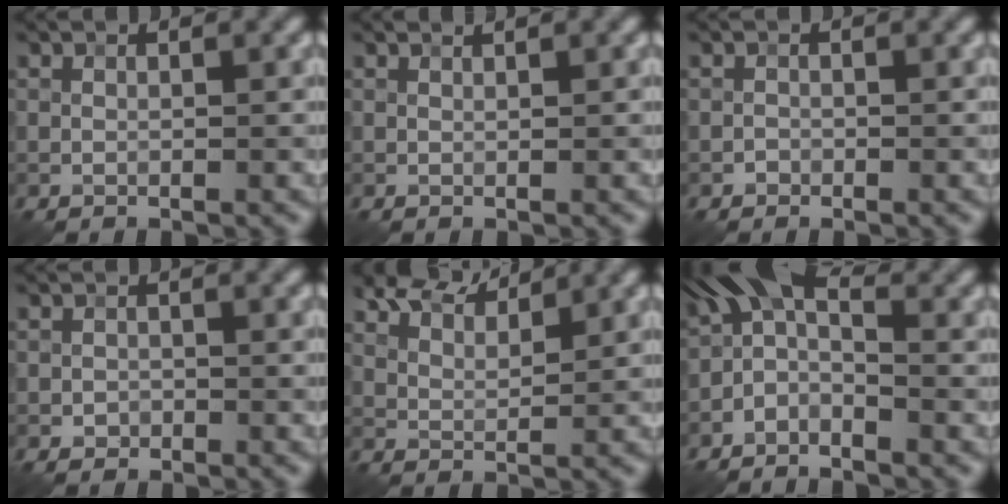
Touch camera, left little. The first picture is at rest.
{"total": 0.6, "force": [0.5, 0.0, 0.3], "torque": [-0.007, 0.000, 0.005]}
{"total": 0.5, "force": [-0.4, 0.3, -0.1], "torque": [0.004, 0.000, -0.010]}
{"total": 0.9, "force": [-0.6, 0.6, 0.1], "torque": [0.000, 0.000, -0.013]}
{"total": 6.4, "force": [5.3, 1.6, 3.1], "torque": [-0.064, 0.012, 0.086]}
{"total": 3.4, "force": [-1.3, 1.8, 2.5], "torque": [-0.044, 0.013, -0.038]}